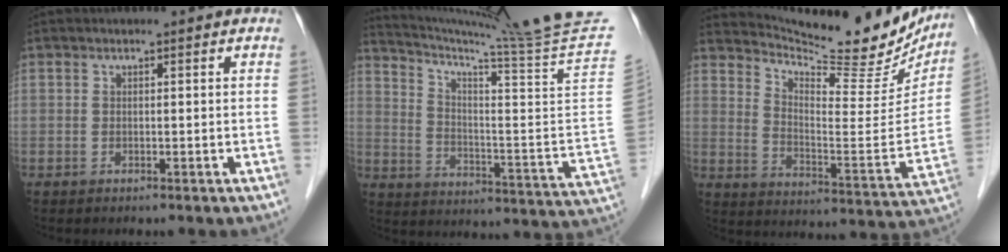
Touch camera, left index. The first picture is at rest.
{"total": 25.9, "force": [22.2, -4.9, 12.4], "torque": [-0.205, -0.113, 0.310]}
{"total": 21.2, "force": [19.5, 4.1, 7.1], "torque": [-0.108, -0.056, 0.262]}